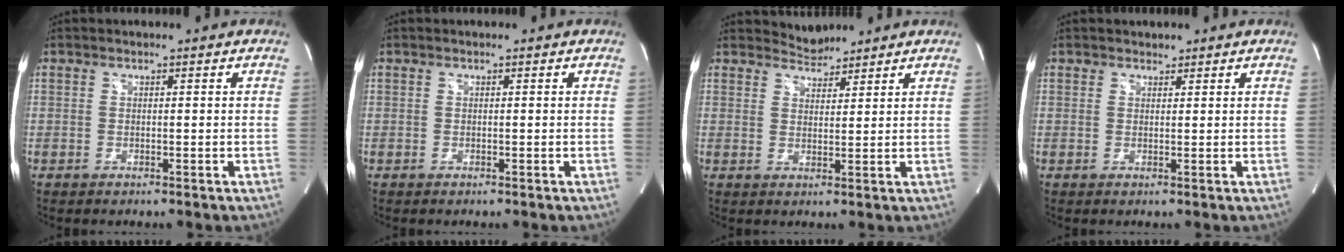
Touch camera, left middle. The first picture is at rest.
{"total": 0.0}
{"total": 2.9, "force": [2.8, 0.6, -0.6], "torque": [0.006, 0.005, 0.053]}
{"total": 1.0, "force": [0.8, 0.6, -0.1], "torque": [0.005, -0.001, 0.009]}